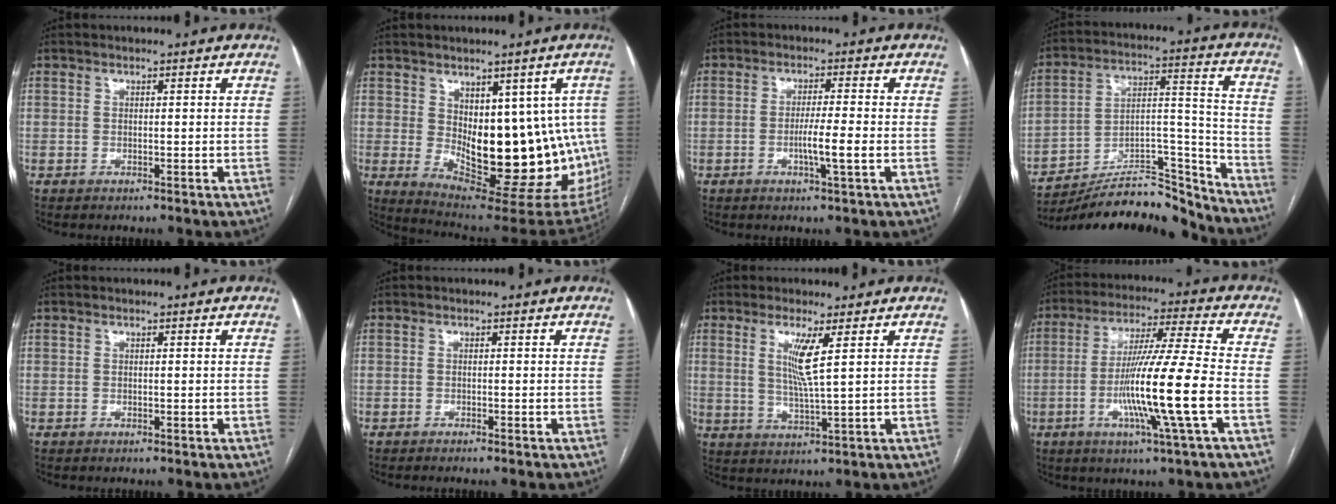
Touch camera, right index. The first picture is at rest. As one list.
[{"total": 19.1, "force": [-0.9, 8.7, 16.9], "torque": [-0.174, -0.005, 0.015]}, {"total": 4.7, "force": [-1.2, -0.3, 4.5], "torque": [-0.079, -0.007, -0.023]}, {"total": 20.7, "force": [-19.7, 3.3, 5.7], "torque": [-0.094, 0.043, -0.310]}, {"total": 0.0}, {"total": 1.3, "force": [-1.1, -0.2, 0.7], "torque": [-0.010, 0.002, -0.013]}, {"total": 5.8, "force": [2.5, 1.3, 5.1], "torque": [-0.096, -0.007, 0.049]}, {"total": 14.4, "force": [-3.7, -1.5, 13.8], "torque": [-0.260, -0.011, -0.075]}]